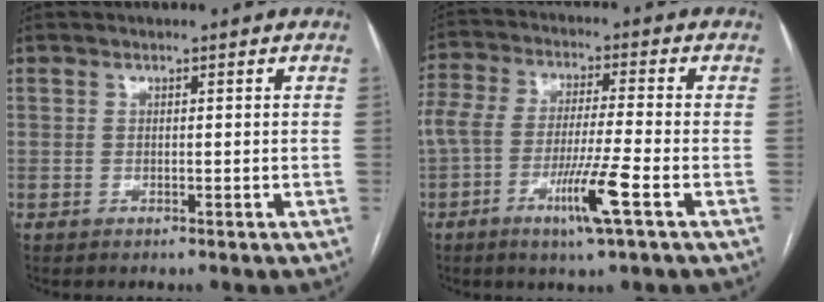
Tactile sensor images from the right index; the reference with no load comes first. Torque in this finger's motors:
{"motor_torque": [1.60, -0.49, 0.72, 0.20]}